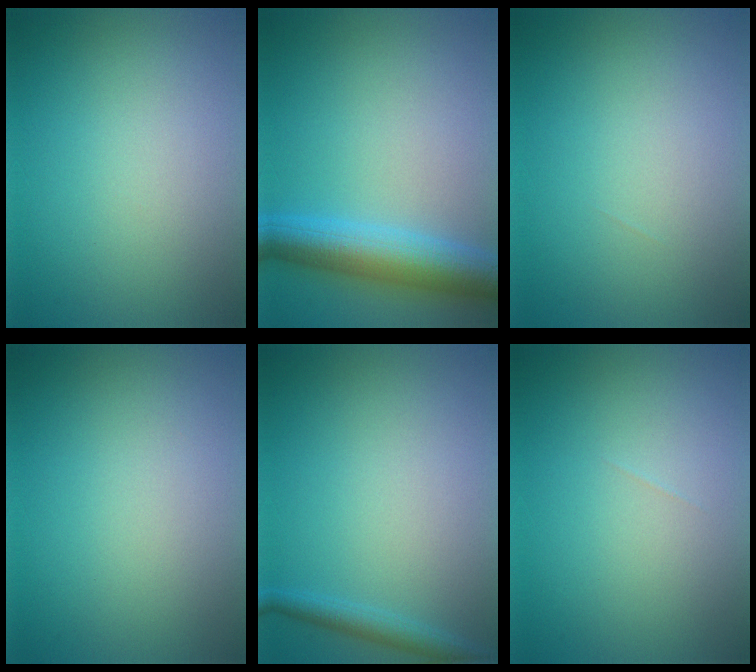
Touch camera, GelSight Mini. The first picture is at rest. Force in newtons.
{"total": 6.3, "press": 6.3, "slide": 0.1}
{"total": 0.0}
{"total": 0.0}
{"total": 1.8, "press": 1.8, "slide": 0.1}
{"total": 0.0}